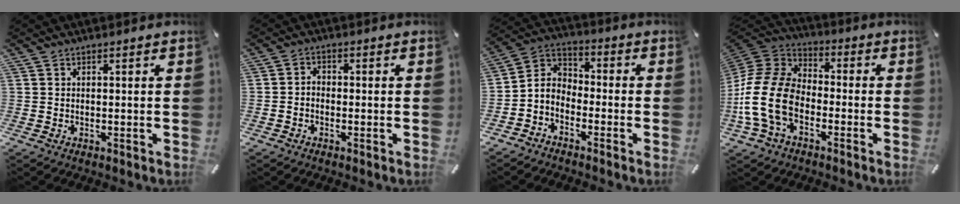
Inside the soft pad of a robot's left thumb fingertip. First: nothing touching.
{"total": 2.0, "force": [-1.4, 1.2, 0.7], "torque": [-0.013, 0.010, -0.029]}
{"total": 5.1, "force": [-3.9, 3.3, 0.7], "torque": [-0.030, 0.008, -0.085]}
{"total": 16.6, "force": [-6.5, 11.1, 10.5], "torque": [-0.232, 0.032, -0.119]}